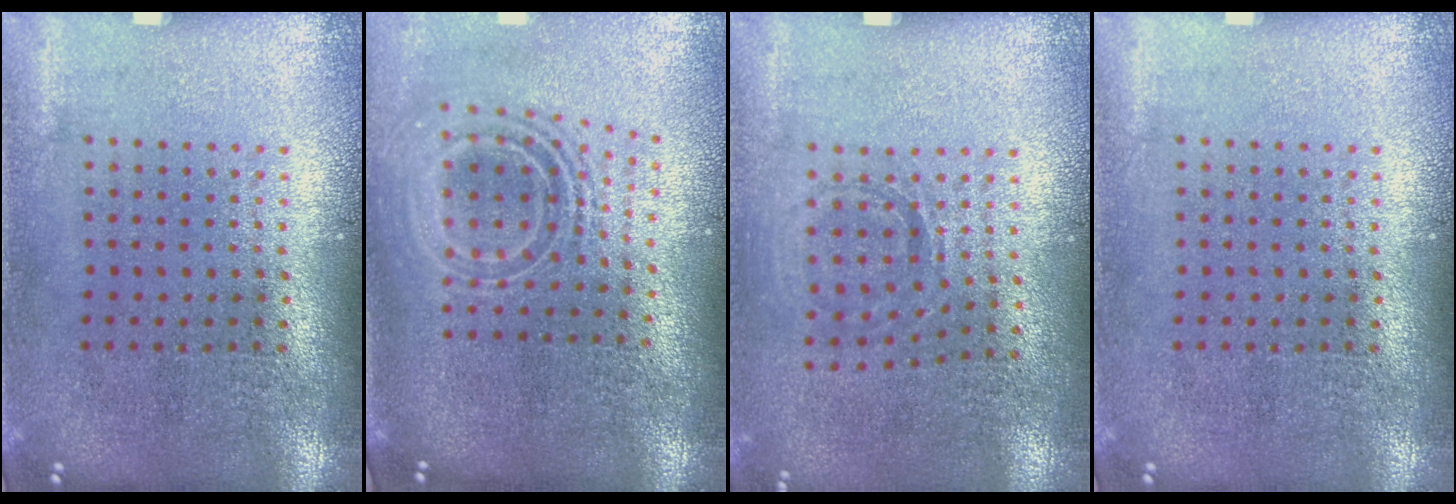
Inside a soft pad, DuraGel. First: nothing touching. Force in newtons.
{"total": 2.1, "press": 1.5, "slide": 1.5}
{"total": 0.8, "press": 0.8, "slide": 0.2}
{"total": 0.0}